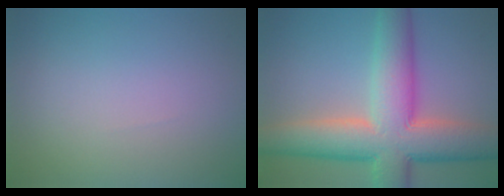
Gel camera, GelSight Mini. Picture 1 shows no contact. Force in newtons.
{"total": 12.2, "press": 12.2, "slide": 0.7}